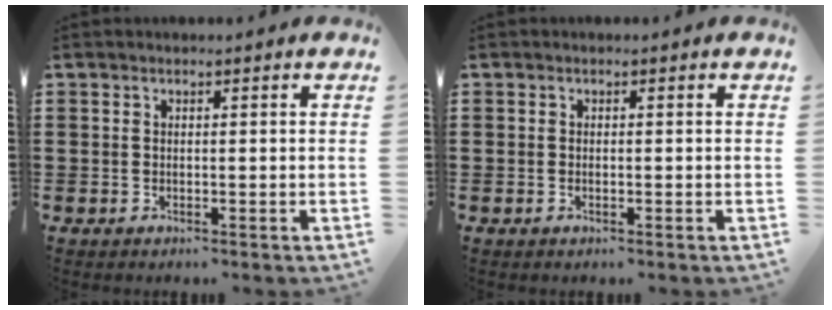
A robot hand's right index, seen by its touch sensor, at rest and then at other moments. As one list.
[{"total": 0.0}]